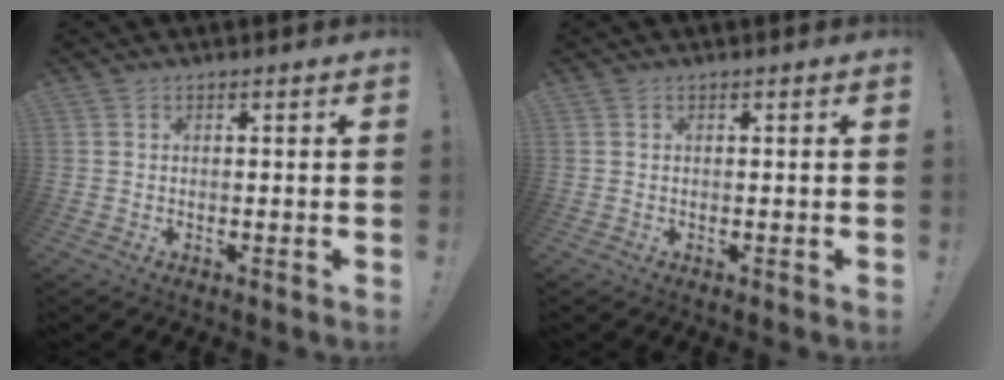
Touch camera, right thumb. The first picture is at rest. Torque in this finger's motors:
{"motor_torque": [0.01, 0.01, -0.01, 0.01, 0.05]}